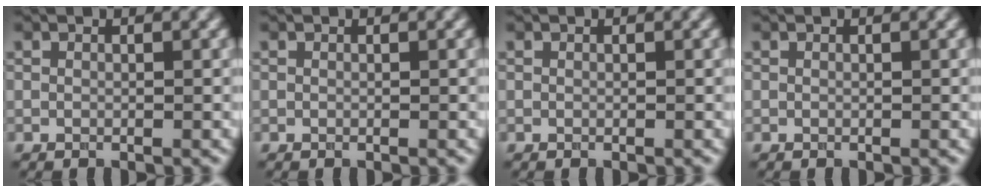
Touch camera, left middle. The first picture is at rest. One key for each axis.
{"total": 0.0}
{"total": 0.0}
{"total": 0.0}